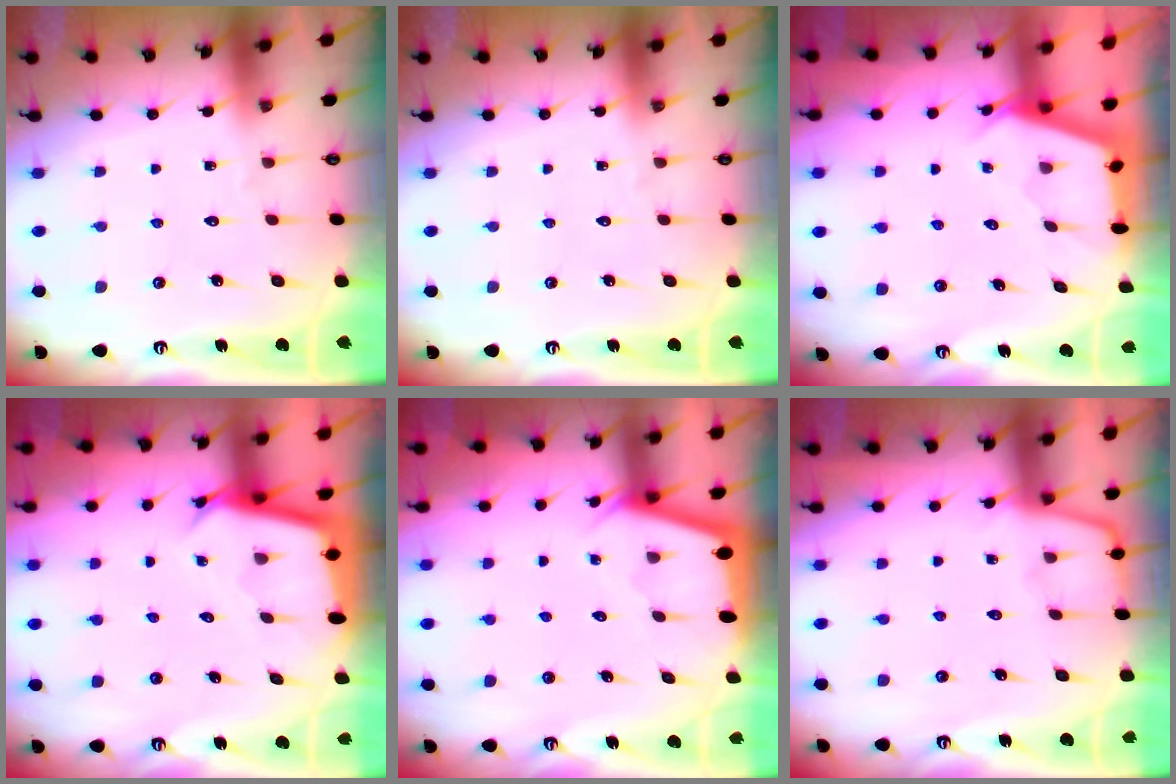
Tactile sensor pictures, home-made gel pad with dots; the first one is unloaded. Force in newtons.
{"total": 0.0}
{"total": 2.5, "press": 2.5, "slide": 0.4}
{"total": 2.8, "press": 2.8, "slide": 0.0}
{"total": 2.7, "press": 2.7, "slide": 0.2}
{"total": 3.4, "press": 3.4, "slide": 0.5}